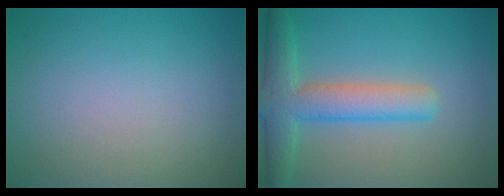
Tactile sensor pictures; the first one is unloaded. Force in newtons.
{"total": 5.6, "press": 5.5, "slide": 0.4}